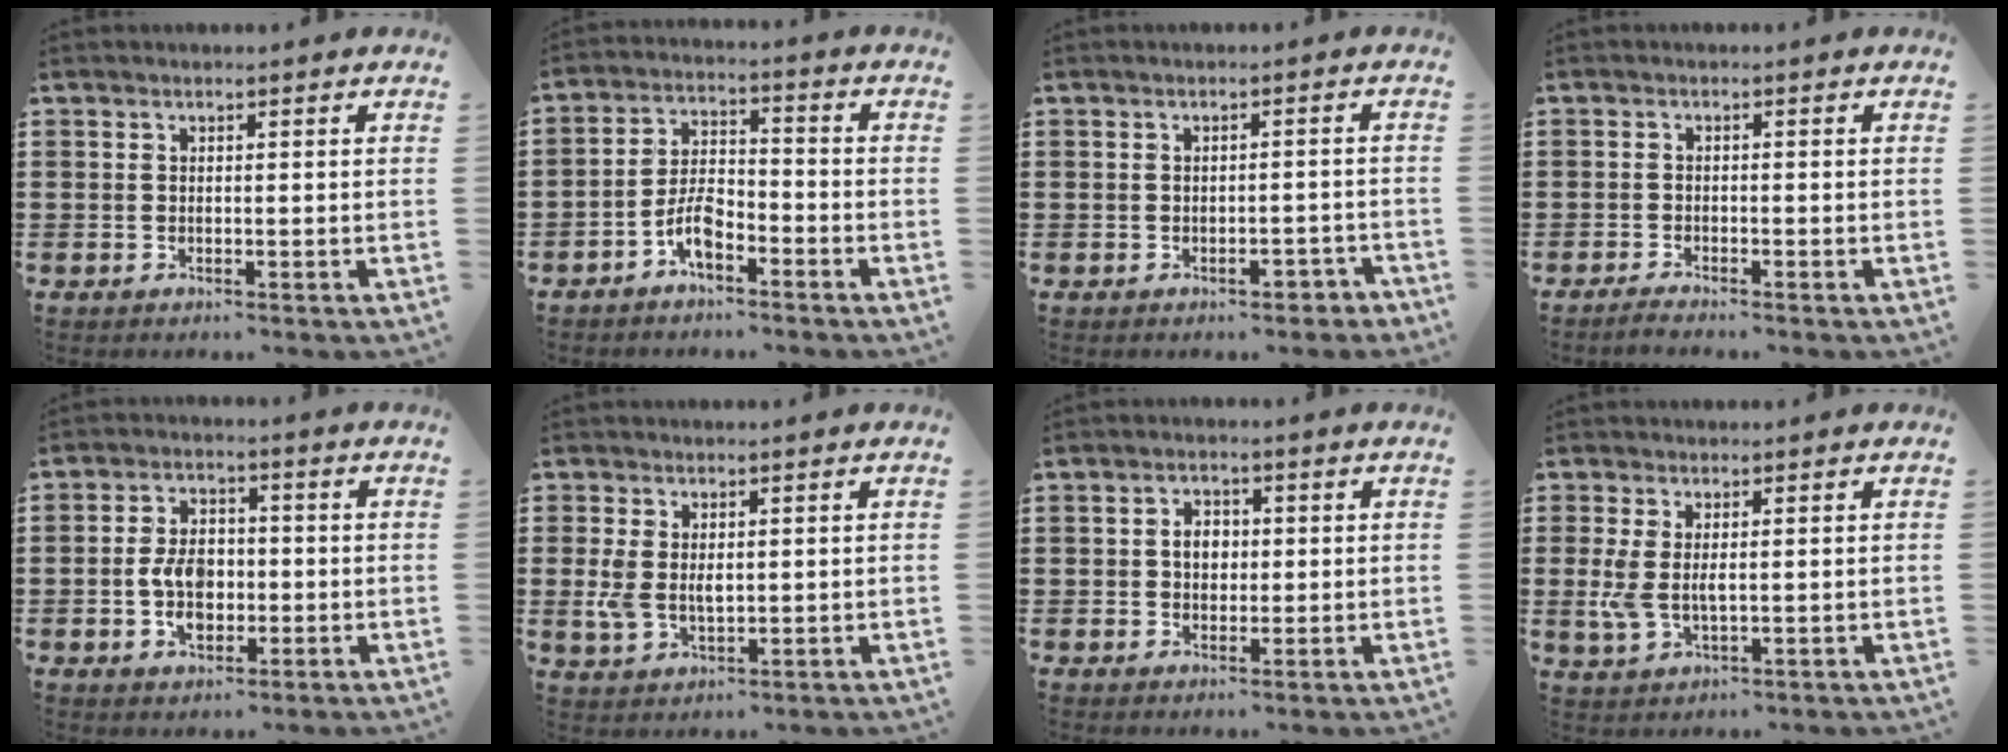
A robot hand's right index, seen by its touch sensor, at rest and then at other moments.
{"total": 5.8, "force": [-3.4, 2.5, 4.0], "torque": [-0.095, 0.005, -0.070]}
{"total": 2.2, "force": [-1.9, 0.7, 0.9], "torque": [-0.019, 0.003, -0.039]}
{"total": 1.2, "force": [-1.2, -0.1, 0.2], "torque": [-0.005, 0.002, -0.023]}
{"total": 6.3, "force": [-1.1, 4.1, 4.7], "torque": [-0.102, 0.000, -0.027]}
{"total": 4.2, "force": [0.3, 2.6, 3.2], "torque": [-0.073, 0.005, 0.004]}
{"total": 3.0, "force": [0.1, 2.2, 2.0], "torque": [-0.045, 0.009, -0.001]}
{"total": 4.2, "force": [0.4, 2.0, 3.7], "torque": [-0.096, -0.002, 0.000]}